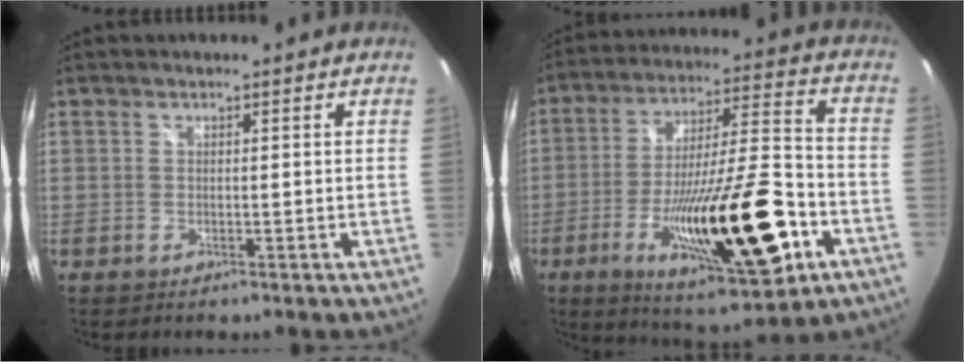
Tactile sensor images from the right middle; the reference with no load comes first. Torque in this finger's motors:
{"motor_torque": [2.14, 0.00, 1.05, 0.21]}